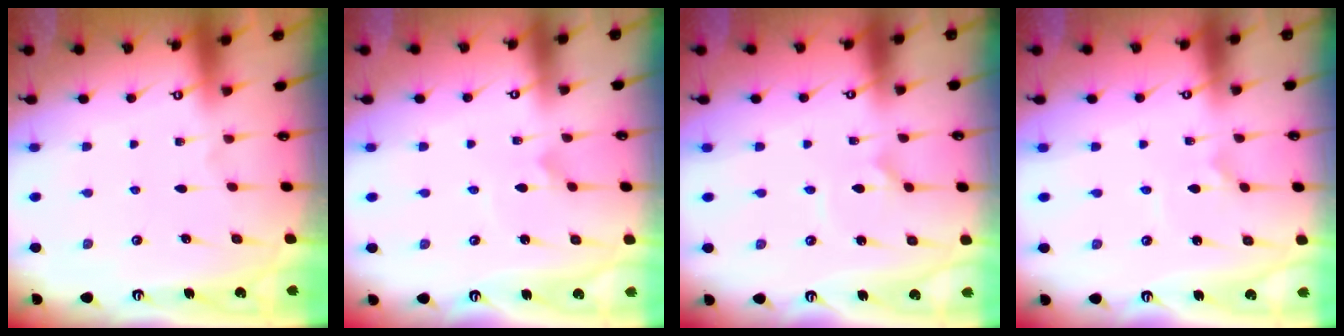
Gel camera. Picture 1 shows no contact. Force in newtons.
{"total": 1.7, "press": 1.7, "slide": 0.1}
{"total": 2.7, "press": 2.7, "slide": 0.4}
{"total": 2.1, "press": 2.1, "slide": 0.1}